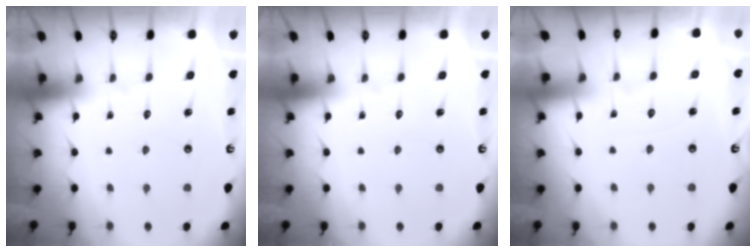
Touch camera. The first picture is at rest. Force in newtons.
{"total": 0.0}
{"total": 2.6, "press": 2.6, "slide": 0.3}